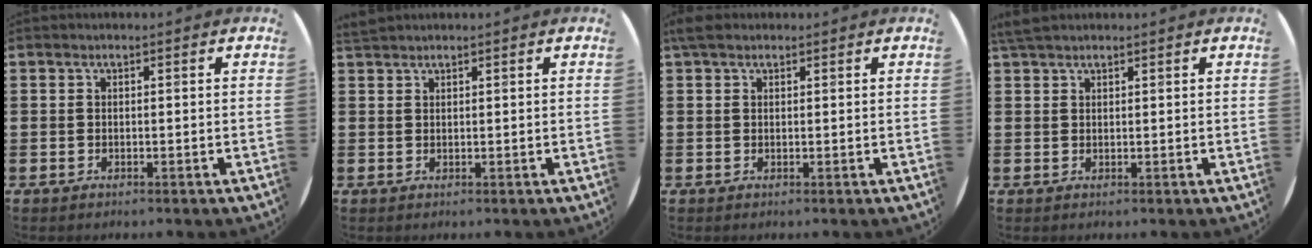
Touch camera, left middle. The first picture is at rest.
{"total": 1.0, "force": [1.0, 0.0, -0.2], "torque": [0.003, 0.001, 0.019]}
{"total": 1.5, "force": [1.2, 0.7, 0.6], "torque": [-0.006, 0.003, 0.019]}
{"total": 1.7, "force": [1.5, 0.3, 0.6], "torque": [-0.013, 0.006, 0.028]}